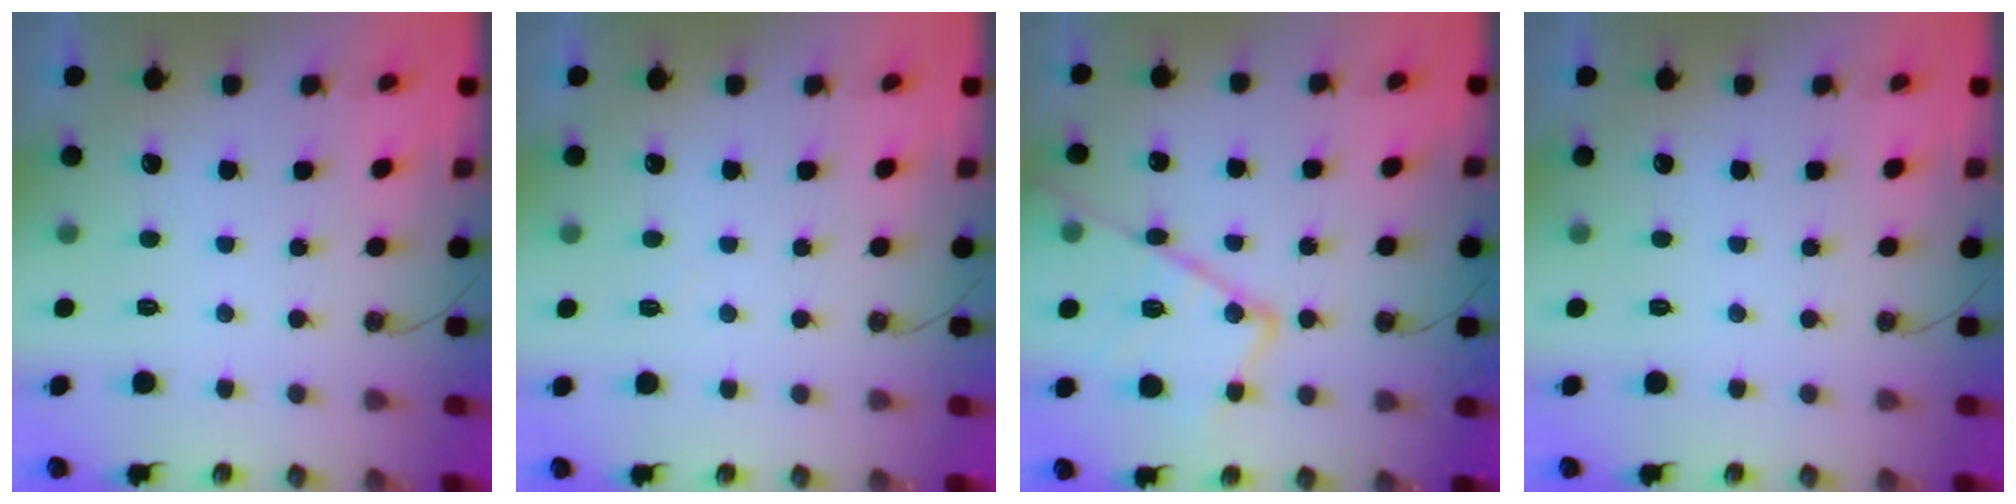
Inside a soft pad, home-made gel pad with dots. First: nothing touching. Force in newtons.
{"total": 2.6, "press": 2.6, "slide": 0.4}
{"total": 20.2, "press": 20.1, "slide": 1.8}
{"total": 0.0}